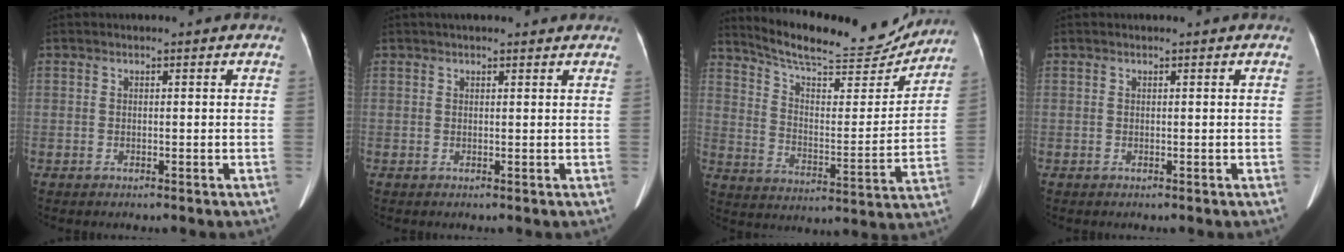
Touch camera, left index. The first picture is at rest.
{"total": 5.0, "force": [4.3, 1.3, 2.1], "torque": [-0.023, 0.031, 0.056]}
{"total": 19.7, "force": [18.2, 3.7, 6.6], "torque": [-0.106, -0.011, 0.263]}
{"total": 0.0}